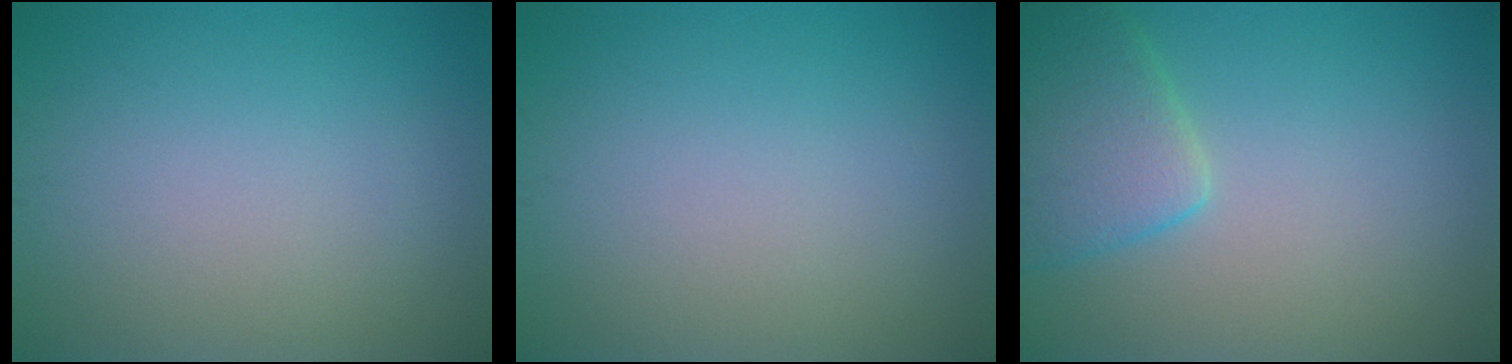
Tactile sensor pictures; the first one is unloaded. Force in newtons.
{"total": 0.0}
{"total": 4.2, "press": 4.1, "slide": 0.2}